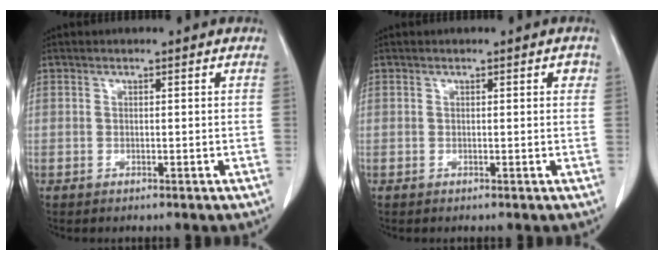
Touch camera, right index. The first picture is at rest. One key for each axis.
{"total": 1.0, "fx": 0.4, "fy": 0.4, "fz": 0.9, "tx": -0.006, "ty": 0.002, "tz": 0.001}